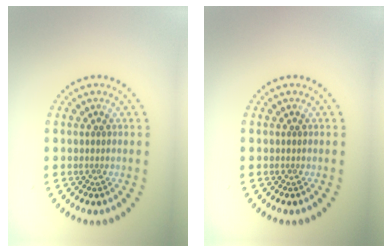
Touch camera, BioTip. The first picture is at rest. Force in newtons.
{"total": 0.0}